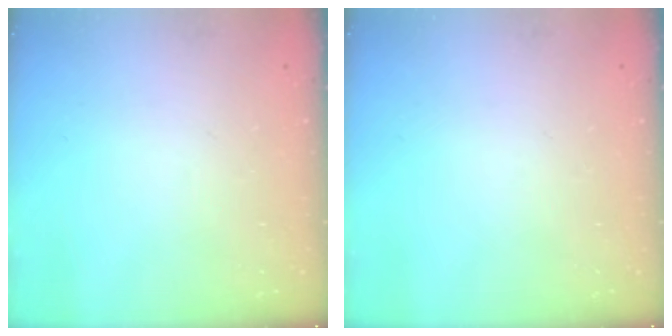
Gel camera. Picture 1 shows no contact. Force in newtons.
{"total": 0.0}